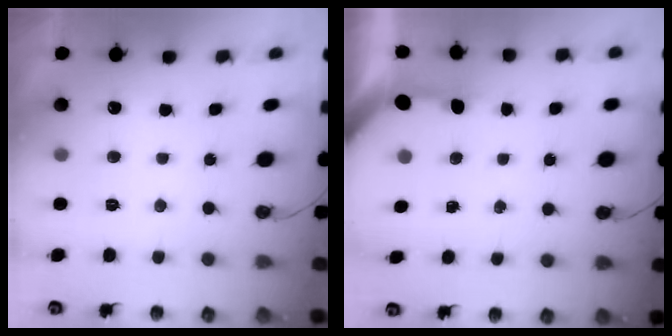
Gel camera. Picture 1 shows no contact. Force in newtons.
{"total": 3.4, "press": 3.4, "slide": 0.4}